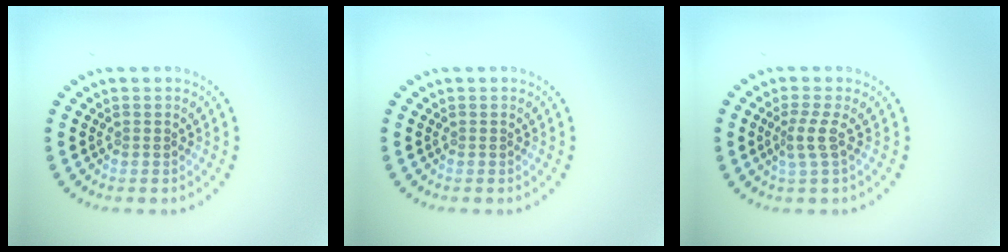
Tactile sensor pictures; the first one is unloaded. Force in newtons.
{"total": 0.0}
{"total": 1.9, "press": 1.3, "slide": 1.4}